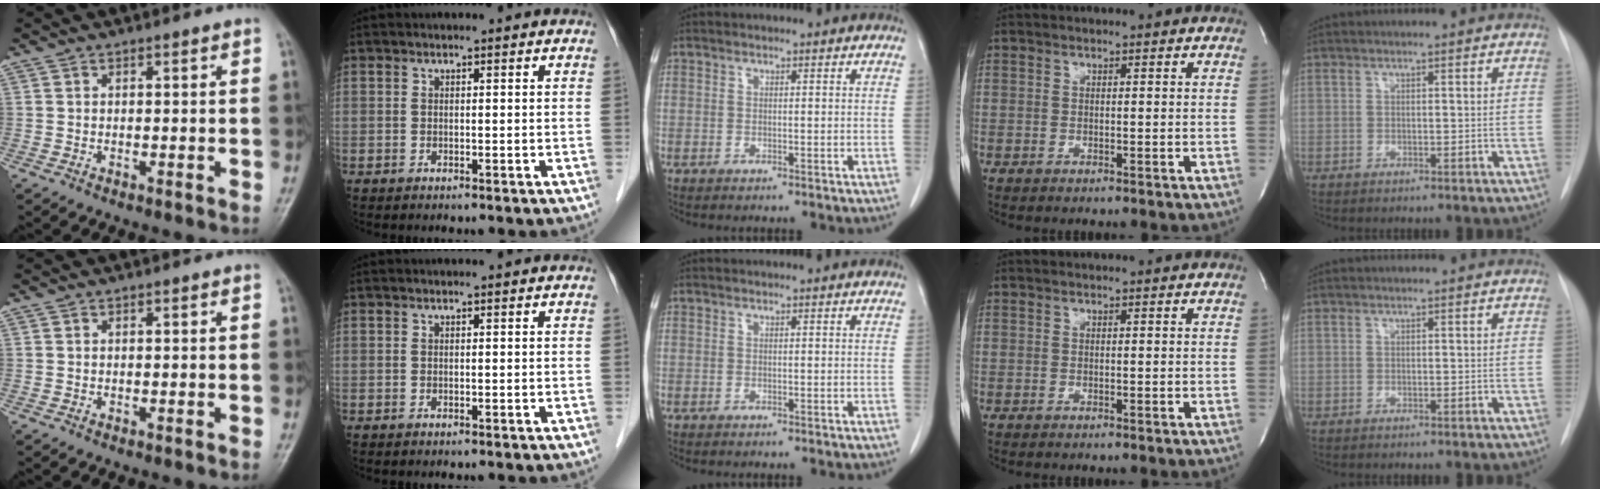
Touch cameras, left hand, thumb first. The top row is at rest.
{}